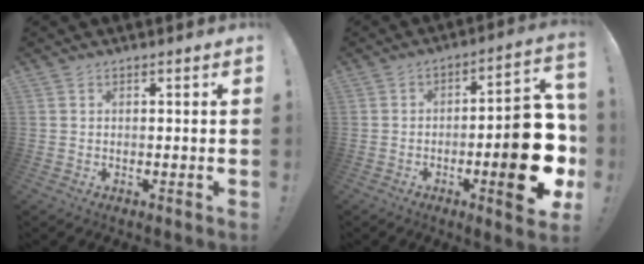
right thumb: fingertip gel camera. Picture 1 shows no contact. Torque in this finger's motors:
{"motor_torque": [0.66, 1.45, 1.96, -0.81, 0.15]}